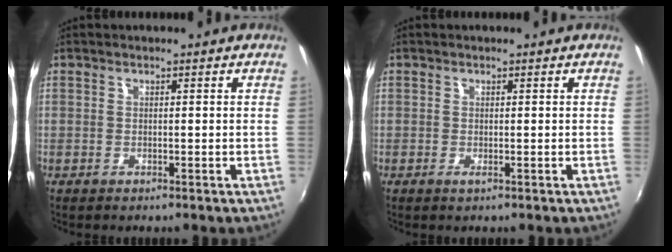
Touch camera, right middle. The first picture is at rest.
{"total": 0.6, "force": [0.1, -0.3, 0.5], "torque": [-0.009, 0.000, 0.001]}